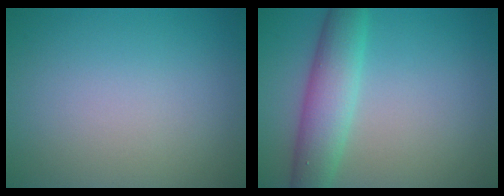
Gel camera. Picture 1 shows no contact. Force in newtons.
{"total": 5.5, "press": 5.5, "slide": 0.1}